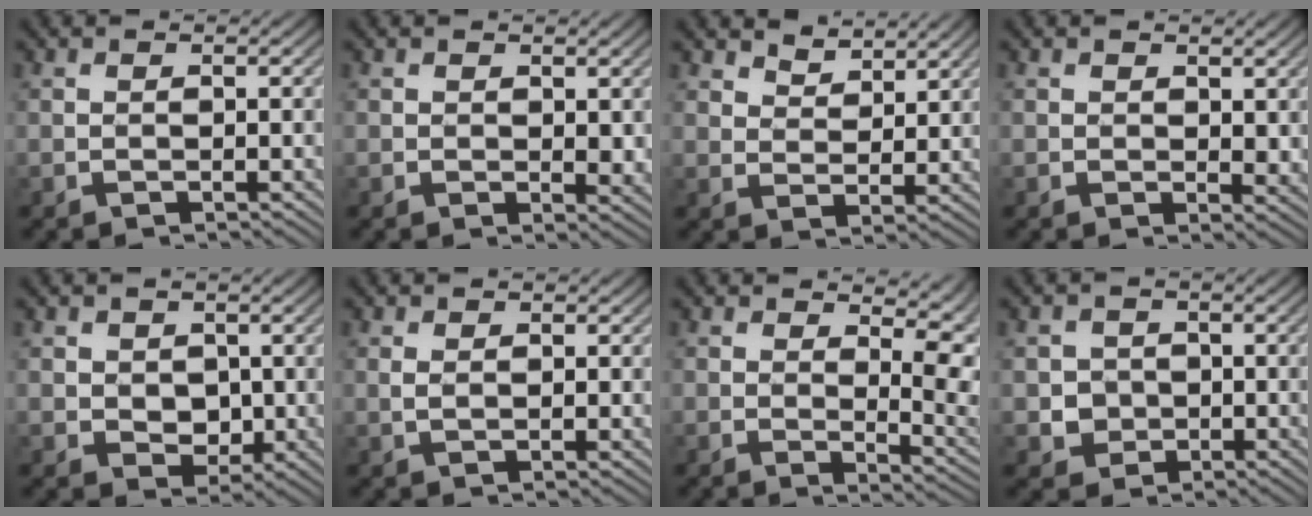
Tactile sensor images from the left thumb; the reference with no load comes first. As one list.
[{"total": 2.2, "force": [1.1, 1.5, 1.2], "torque": [-0.029, -0.004, 0.020]}, {"total": 4.2, "force": [3.4, 2.2, 1.3], "torque": [-0.032, -0.009, 0.061]}, {"total": 2.8, "force": [1.5, 1.8, 1.5], "torque": [-0.036, -0.003, 0.026]}, {"total": 4.2, "force": [0.2, 3.6, 2.2], "torque": [-0.062, -0.001, -0.007]}, {"total": 1.9, "force": [0.5, 1.4, 1.2], "torque": [-0.032, -0.001, 0.006]}, {"total": 9.2, "force": [4.9, 3.8, 6.8], "torque": [-0.103, 0.009, 0.075]}, {"total": 3.2, "force": [-0.6, 3.1, 0.4], "torque": [-0.032, -0.008, -0.017]}]